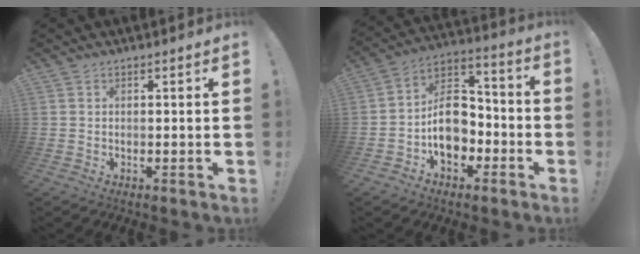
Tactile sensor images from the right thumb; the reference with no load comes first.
{"total": 14.3, "force": [-3.4, 10.8, 8.8], "torque": [-0.130, 0.027, -0.053]}